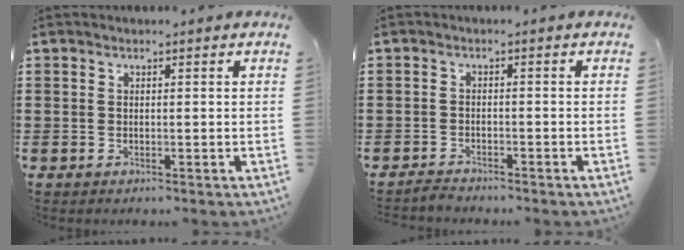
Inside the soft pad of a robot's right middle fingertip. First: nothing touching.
{"total": 1.5, "force": [-1.5, 0.1, 0.1], "torque": [-0.009, 0.000, -0.030]}